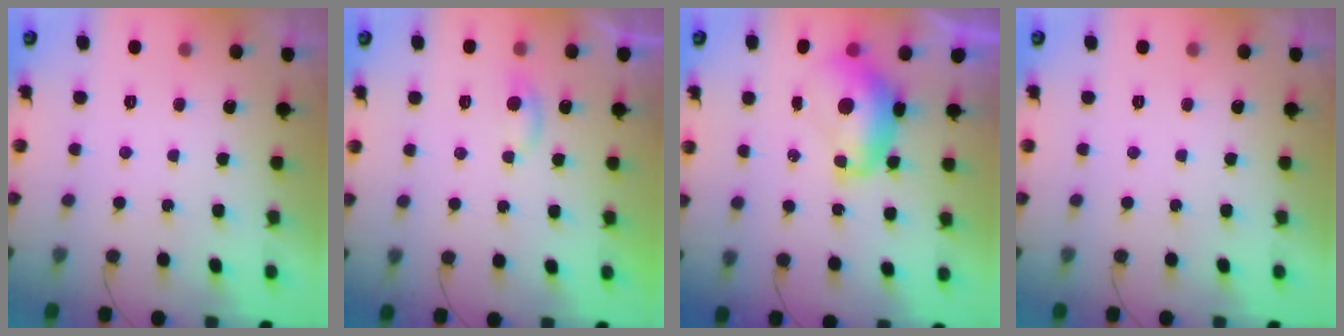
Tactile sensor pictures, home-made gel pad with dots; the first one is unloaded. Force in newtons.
{"total": 3.6, "press": 3.6, "slide": 0.5}
{"total": 8.5, "press": 8.4, "slide": 0.9}
{"total": 0.0}